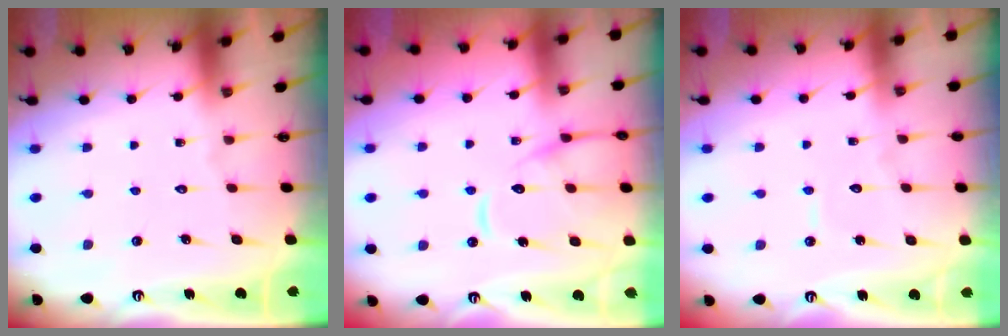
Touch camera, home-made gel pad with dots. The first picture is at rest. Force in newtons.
{"total": 11.6, "press": 11.5, "slide": 1.2}
{"total": 5.0, "press": 5.0, "slide": 0.5}